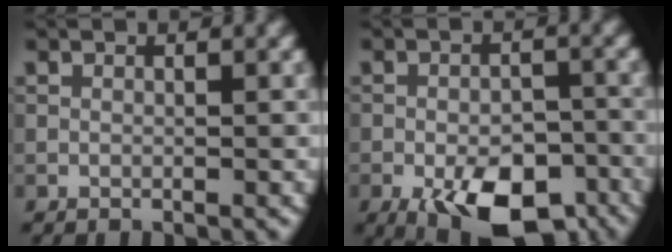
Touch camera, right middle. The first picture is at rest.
{"total": 9.7, "force": [-5.3, 4.4, 6.8], "torque": [-0.108, -0.016, -0.072]}